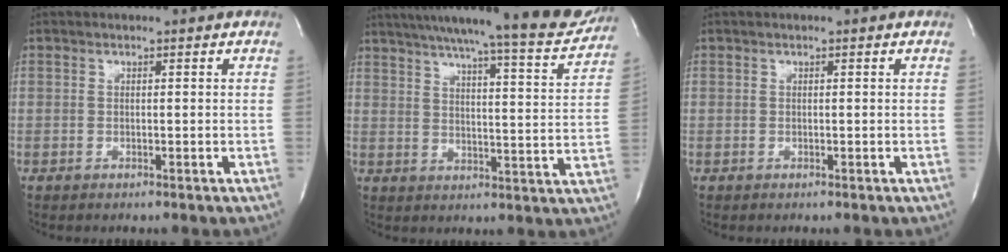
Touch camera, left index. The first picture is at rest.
{"total": 19.0, "force": [17.1, 1.1, 8.1], "torque": [-0.119, -0.037, 0.218]}
{"total": 0.0}